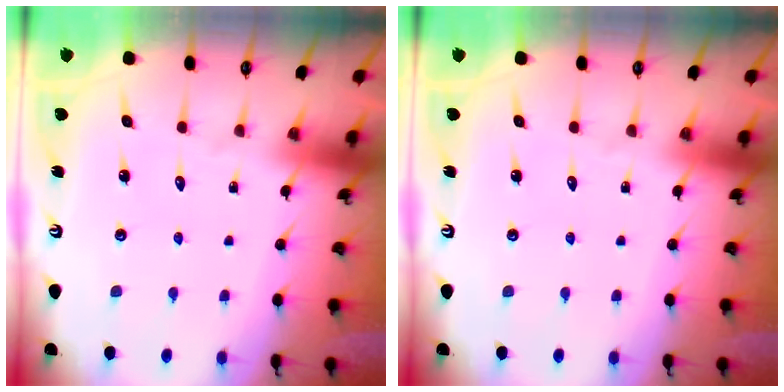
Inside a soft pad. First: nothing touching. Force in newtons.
{"total": 0.0}